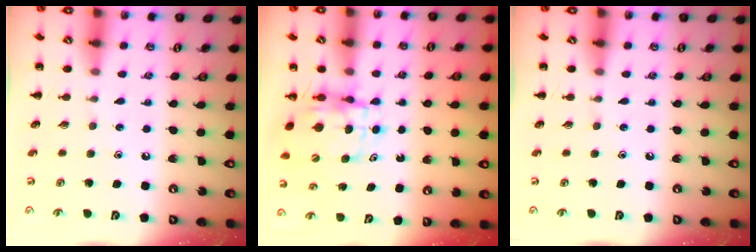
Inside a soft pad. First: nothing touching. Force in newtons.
{"total": 5.2, "press": 5.2, "slide": 0.4}
{"total": 0.0}